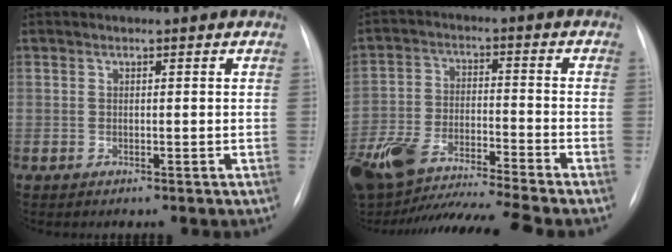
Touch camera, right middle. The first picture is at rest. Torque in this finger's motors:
{"motor_torque": [0.36, -0.80, 0.31, 0.17]}